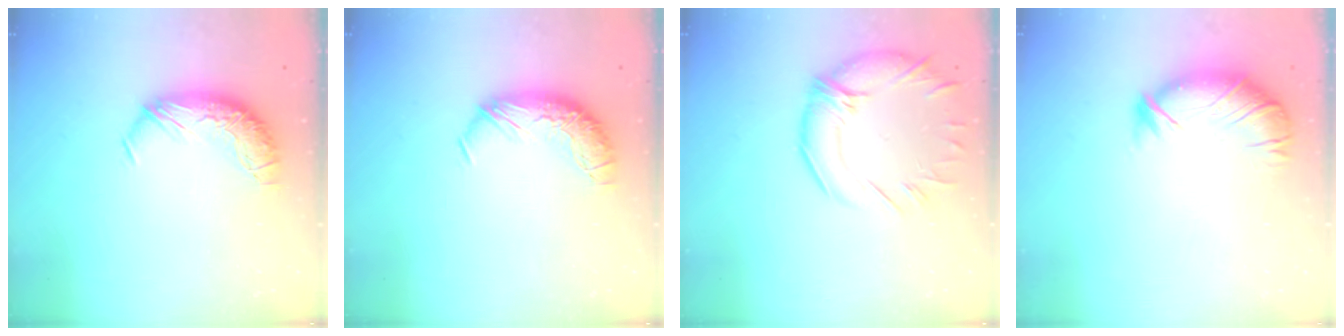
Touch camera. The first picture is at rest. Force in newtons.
{"total": 0.0}
{"total": 5.3, "press": 4.5, "slide": 2.7}
{"total": 2.8, "press": 2.4, "slide": 1.4}